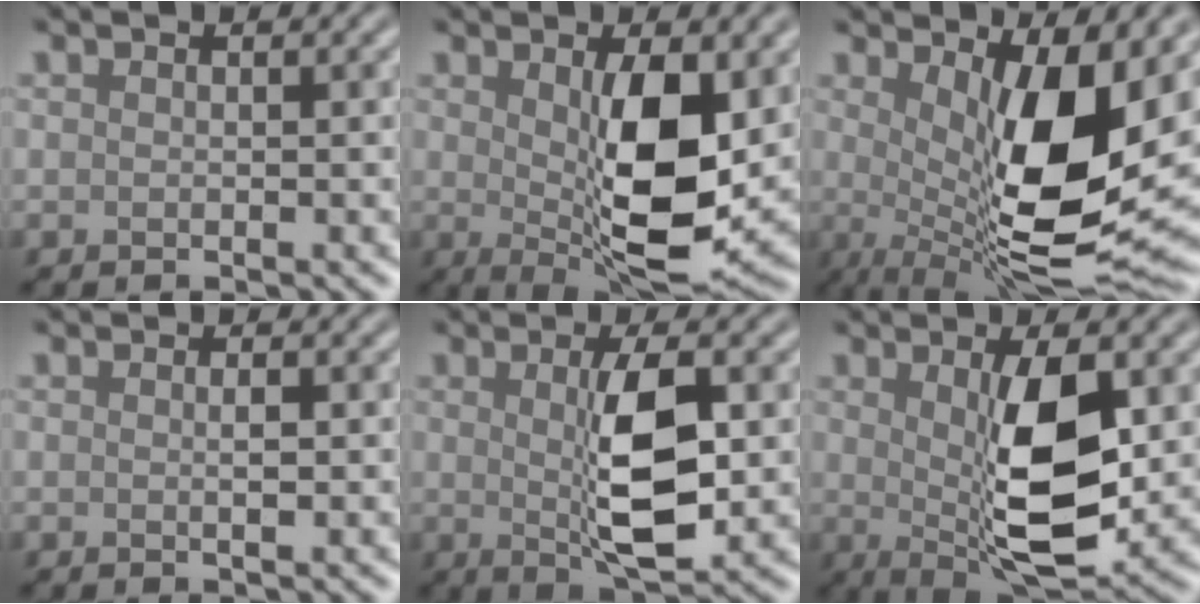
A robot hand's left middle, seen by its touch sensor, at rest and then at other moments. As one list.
[{"total": 8.5, "force": [0.4, 2.7, 8.0], "torque": [-0.132, -0.012, 0.019]}, {"total": 12.4, "force": [1.4, 4.0, 11.7], "torque": [-0.172, -0.028, 0.031]}, {"total": 0.8, "force": [-0.3, 0.0, 0.7], "torque": [-0.014, 0.003, -0.001]}, {"total": 5.8, "force": [-0.1, 1.5, 5.6], "torque": [-0.103, -0.006, 0.008]}, {"total": 7.7, "force": [0.3, 2.4, 7.3], "torque": [-0.127, -0.010, 0.017]}]